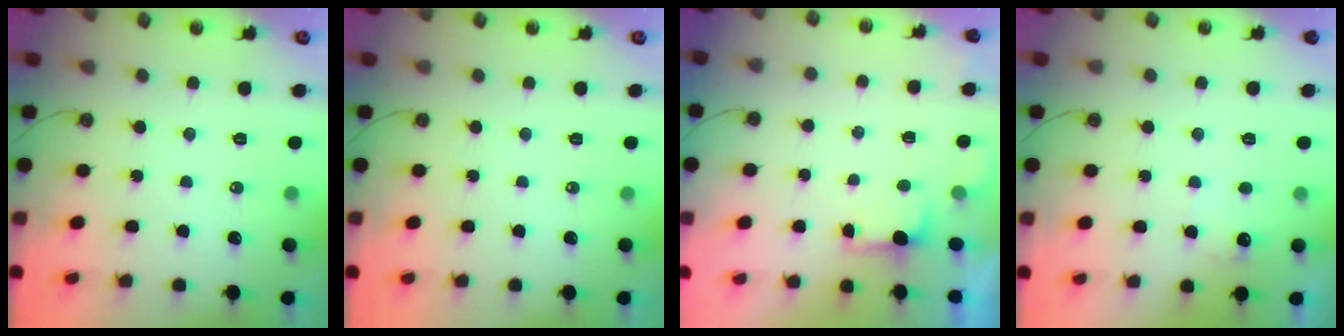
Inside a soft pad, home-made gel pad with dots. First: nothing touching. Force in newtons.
{"total": 0.0}
{"total": 1.0, "press": 0.6, "slide": 0.8}
{"total": 5.8, "press": 5.7, "slide": 1.2}